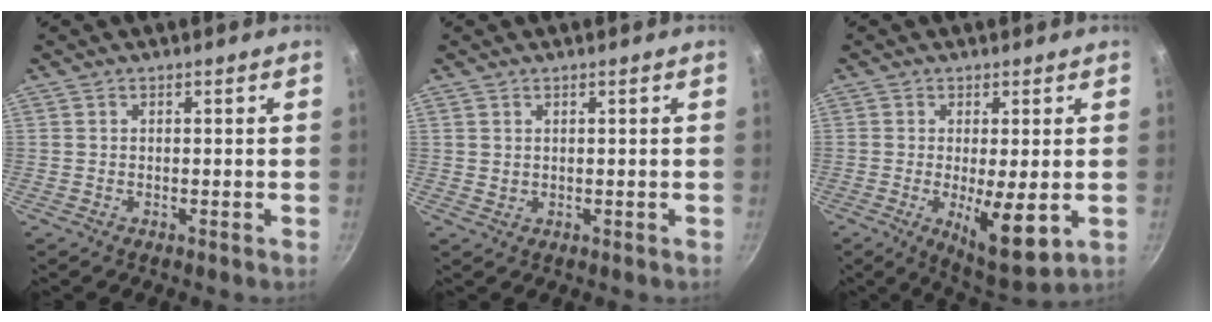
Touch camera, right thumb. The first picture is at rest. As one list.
[{"total": 1.0, "force": [0.6, 0.8, 0.3], "torque": [0.002, -0.006, 0.010]}, {"total": 9.5, "force": [-1.3, 2.8, 9.0], "torque": [-0.139, -0.019, -0.006]}]